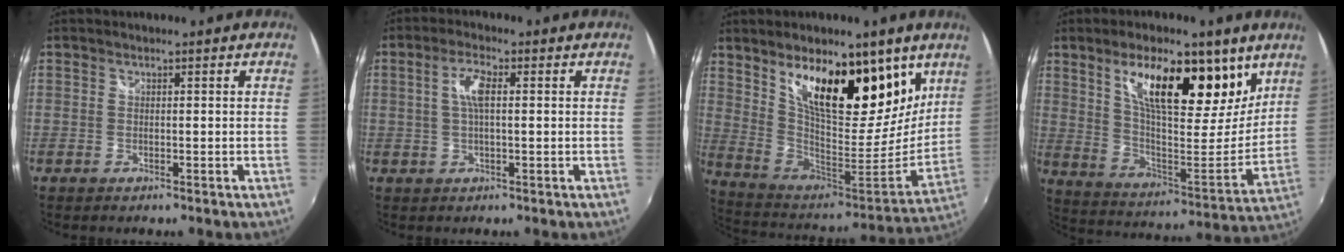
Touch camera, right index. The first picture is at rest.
{"total": 4.3, "force": [0.7, 1.2, 4.0], "torque": [-0.079, 0.006, 0.013]}
{"total": 24.6, "force": [13.3, 10.6, 17.9], "torque": [-0.295, 0.003, 0.237]}
{"total": 21.7, "force": [12.1, 8.4, 15.9], "torque": [-0.248, 0.005, 0.209]}